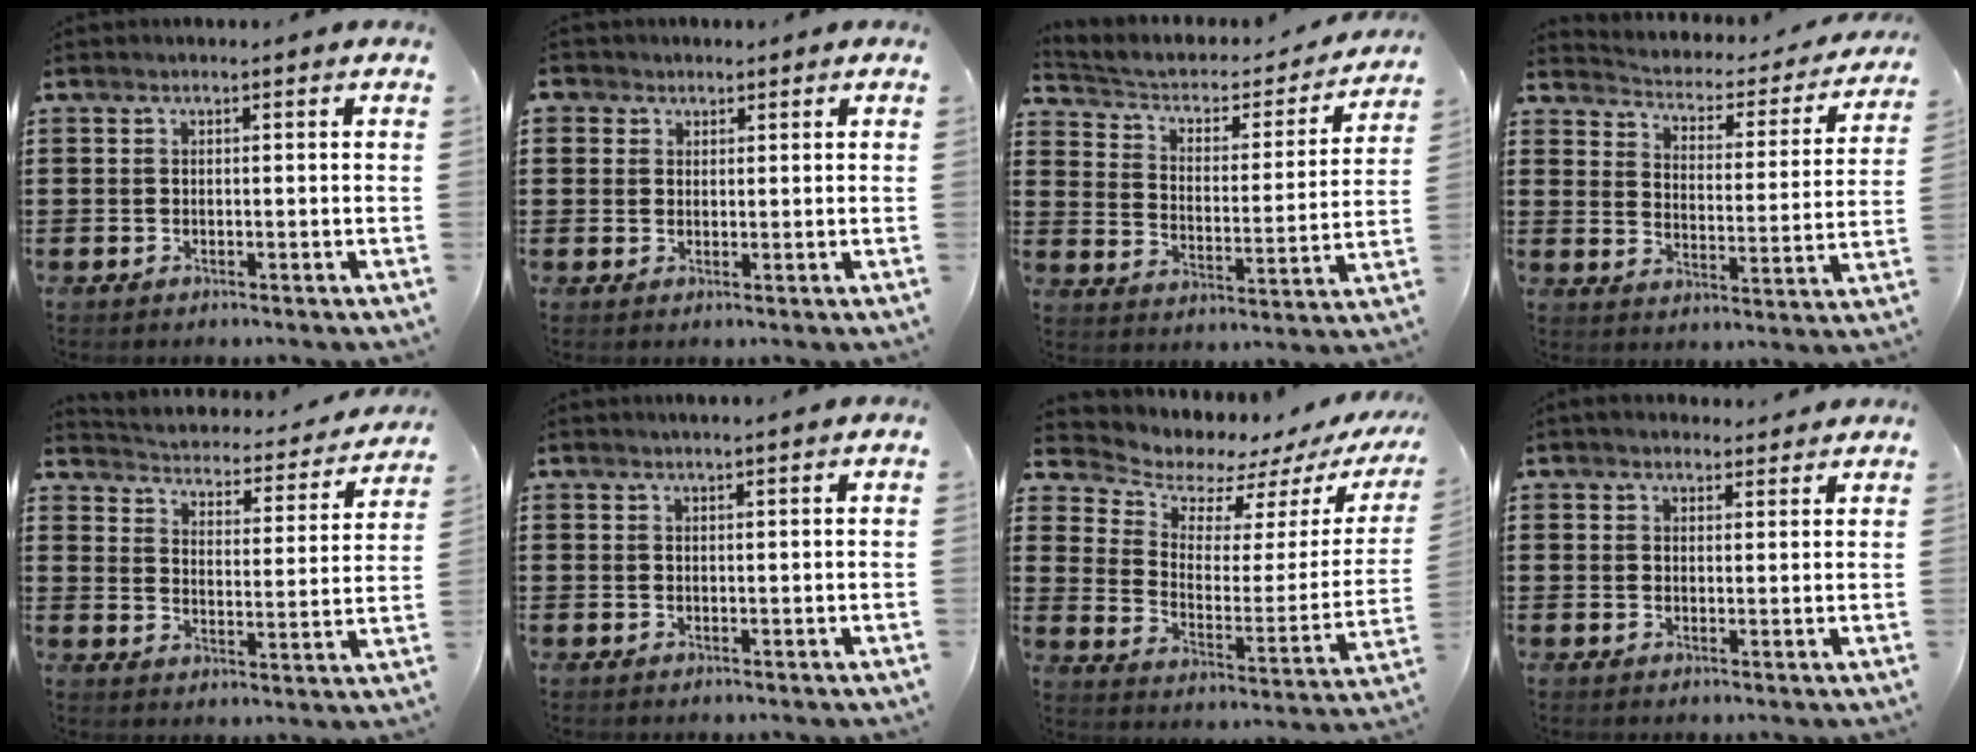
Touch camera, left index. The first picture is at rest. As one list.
[{"total": 2.3, "force": [1.5, 1.8, 0.0], "torque": [-0.011, 0.011, 0.028]}, {"total": 3.3, "force": [2.2, 1.8, 1.6], "torque": [-0.047, -0.019, 0.028]}, {"total": 2.3, "force": [2.2, 0.8, 0.4], "torque": [-0.027, -0.024, 0.026]}, {"total": 2.6, "force": [2.6, 0.4, 0.2], "torque": [-0.025, -0.028, 0.034]}, {"total": 0.8, "force": [0.7, -0.1, 0.4], "torque": [-0.007, -0.002, 0.014]}, {"total": 5.9, "force": [5.5, 2.1, 0.4], "torque": [-0.040, -0.051, 0.094]}, {"total": 2.3, "force": [2.1, 0.9, 0.3], "torque": [-0.004, -0.002, 0.038]}]